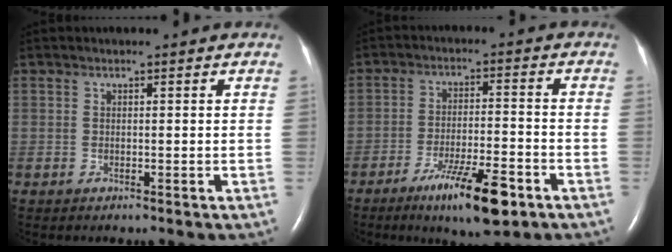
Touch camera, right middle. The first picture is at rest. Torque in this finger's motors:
{"motor_torque": [1.22, -0.92, 0.23, 0.11]}